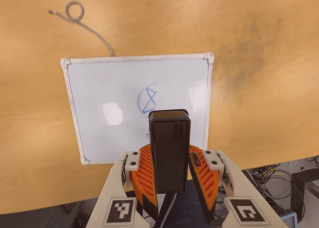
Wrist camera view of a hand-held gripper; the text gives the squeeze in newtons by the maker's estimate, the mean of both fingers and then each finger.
{"total": 6.7, "left": 7.4, "right": 6.1}